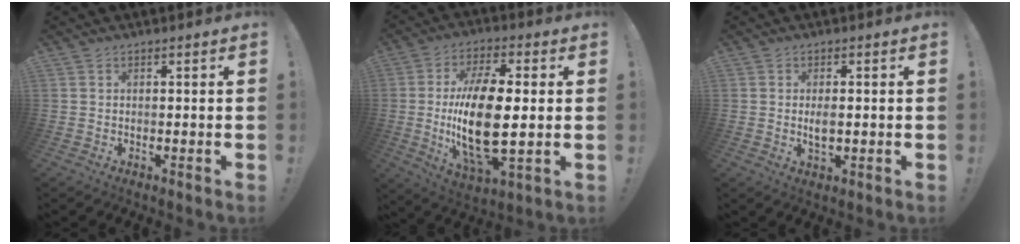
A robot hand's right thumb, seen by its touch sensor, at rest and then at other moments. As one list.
[{"total": 20.3, "force": [-0.4, 8.8, 18.3], "torque": [-0.356, -0.014, -0.009]}, {"total": 3.2, "force": [0.0, 1.7, 2.8], "torque": [-0.041, -0.003, -0.005]}]